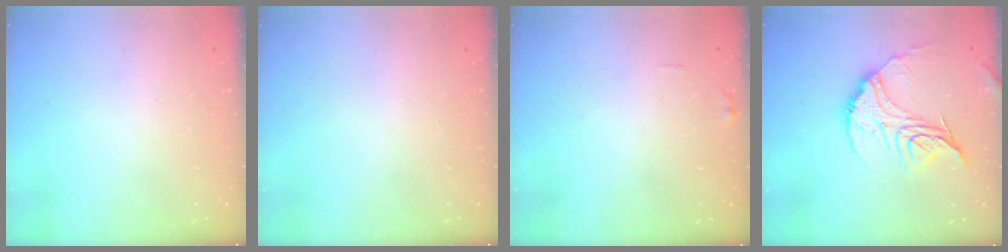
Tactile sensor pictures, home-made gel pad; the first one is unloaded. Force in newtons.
{"total": 0.0}
{"total": 5.1, "press": 5.1, "slide": 0.3}
{"total": 16.1, "press": 16.1, "slide": 1.1}